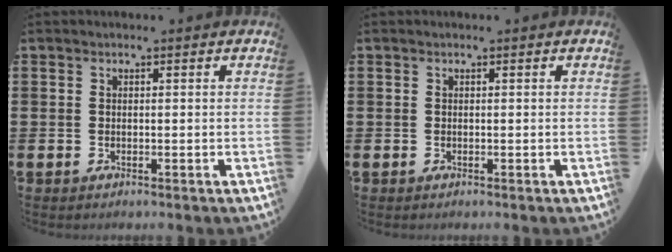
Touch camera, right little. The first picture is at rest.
{"total": 0.0}